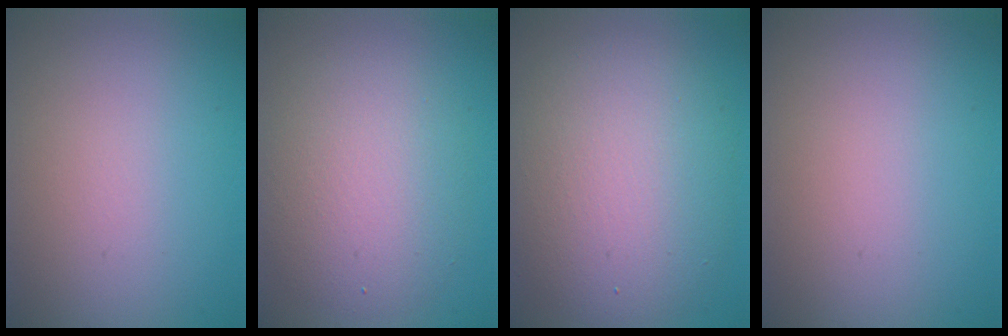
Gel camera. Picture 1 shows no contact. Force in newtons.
{"total": 5.1, "press": 5.1, "slide": 0.5}
{"total": 8.6, "press": 8.5, "slide": 0.9}
{"total": 0.0}